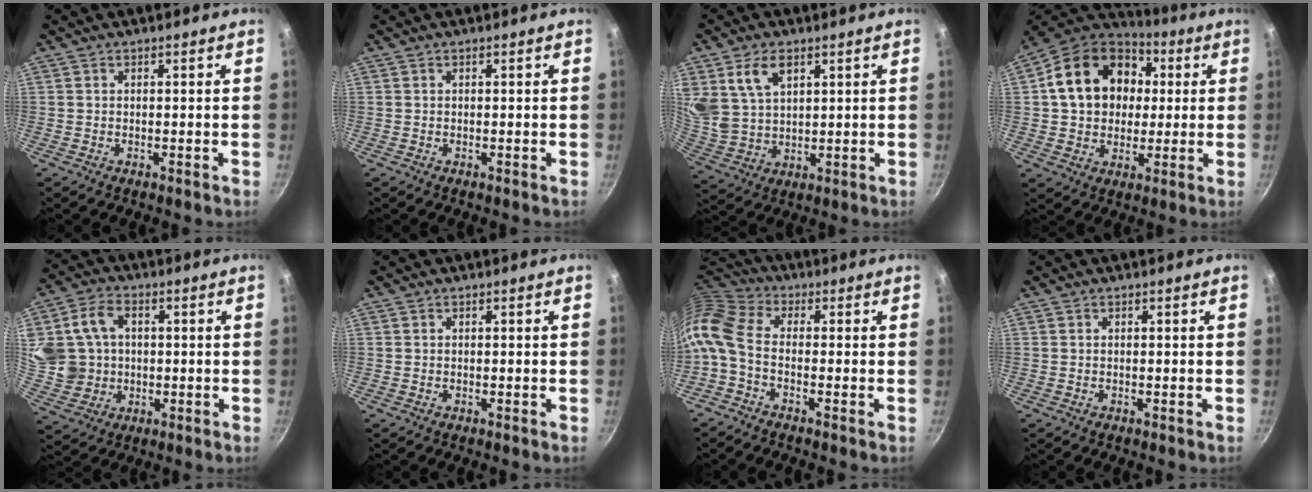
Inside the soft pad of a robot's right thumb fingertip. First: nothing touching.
{"total": 0.0}
{"total": 9.5, "force": [4.5, 5.9, 5.8], "torque": [-0.093, -0.020, 0.100]}
{"total": 19.7, "force": [3.6, 15.4, 11.7], "torque": [-0.178, 0.028, 0.052]}
{"total": 13.1, "force": [1.8, 10.8, 7.2], "torque": [-0.125, 0.008, 0.044]}
{"total": 0.0}
{"total": 9.7, "force": [-1.9, 5.5, 7.7], "torque": [-0.170, 0.029, -0.058]}
{"total": 0.0}